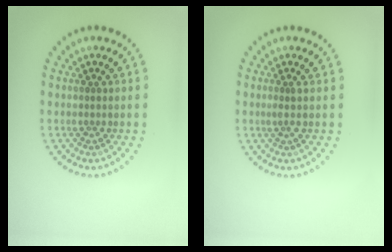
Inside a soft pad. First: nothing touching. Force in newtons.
{"total": 0.7, "press": 0.4, "slide": 0.6}